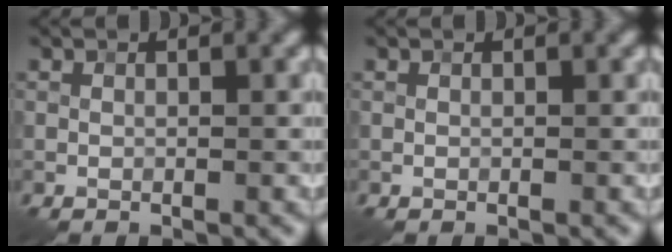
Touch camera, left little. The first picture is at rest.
{"total": 0.0}